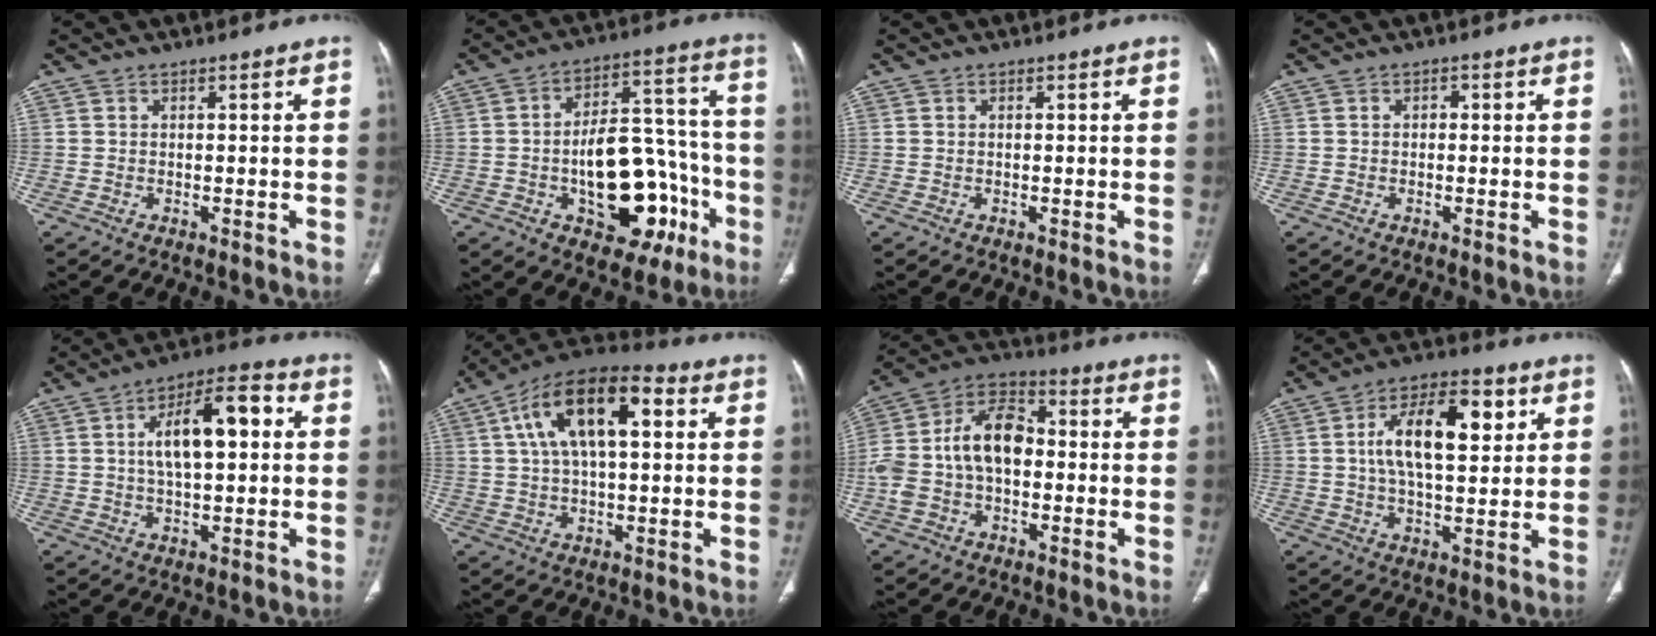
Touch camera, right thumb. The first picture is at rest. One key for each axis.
{"total": 21.2, "fx": -6.7, "fy": 11.7, "fz": 16.4, "tx": -0.201, "ty": 0.053, "tz": -0.083}
{"total": 0.0}
{"total": 0.9, "fx": -0.1, "fy": 0.7, "fz": 0.5, "tx": -0.004, "ty": 0.003, "tz": -0.006}
{"total": 13.0, "fx": 2.2, "fy": 5.6, "fz": 11.5, "tx": -0.181, "ty": 0.022, "tz": 0.031}
{"total": 17.7, "fx": 4.9, "fy": 8.3, "fz": 14.9, "tx": -0.241, "ty": 0.023, "tz": 0.073}
{"total": 15.3, "fx": -0.7, "fy": 9.8, "fz": 11.7, "tx": -0.217, "ty": 0.048, "tz": -0.023}
{"total": 14.6, "fx": 3.9, "fy": 6.8, "fz": 12.3, "tx": -0.189, "ty": 0.004, "tz": 0.061}